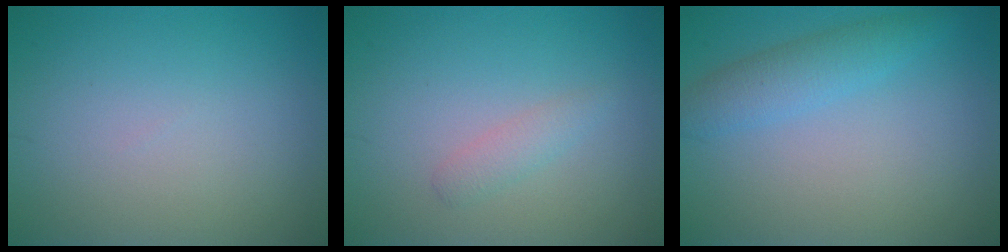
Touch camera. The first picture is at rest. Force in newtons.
{"total": 1.3, "press": 1.3, "slide": 0.1}
{"total": 2.7, "press": 2.7, "slide": 0.1}